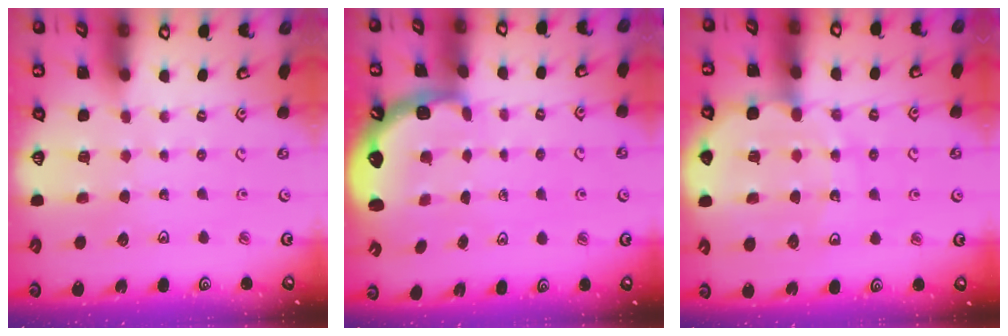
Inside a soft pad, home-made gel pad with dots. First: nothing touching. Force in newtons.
{"total": 2.8, "press": 2.5, "slide": 1.2}
{"total": 12.4, "press": 11.9, "slide": 3.3}